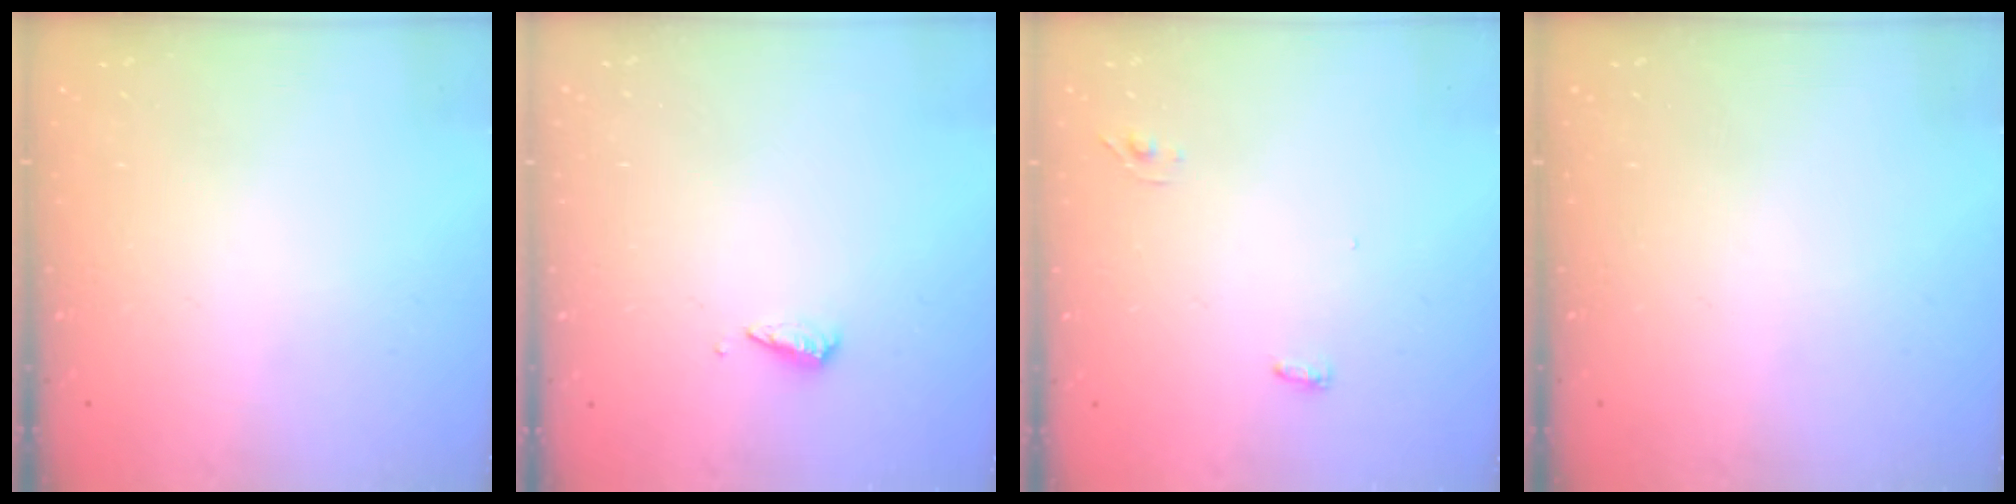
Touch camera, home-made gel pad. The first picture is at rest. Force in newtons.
{"total": 3.1, "press": 3.1, "slide": 0.3}
{"total": 3.3, "press": 2.9, "slide": 1.7}
{"total": 0.0}